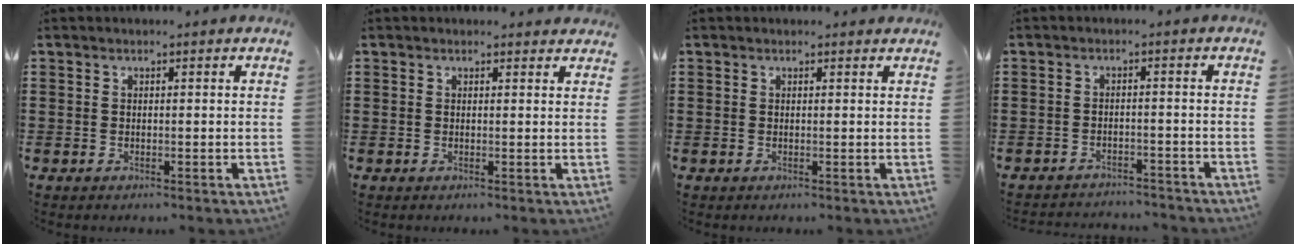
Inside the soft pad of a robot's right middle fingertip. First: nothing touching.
{"total": 0.7, "force": [0.6, 0.4, 0.3], "torque": [0.001, 0.000, 0.009]}
{"total": 0.0}
{"total": 2.5, "force": [-2.5, 0.1, -0.1], "torque": [-0.007, -0.002, -0.052]}